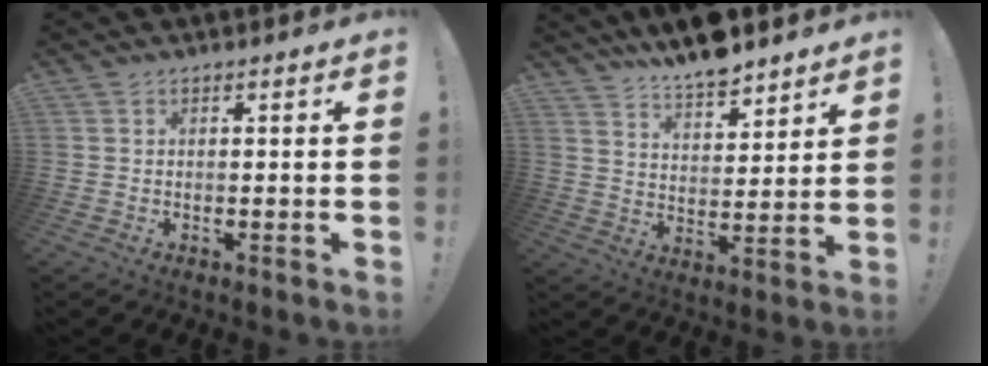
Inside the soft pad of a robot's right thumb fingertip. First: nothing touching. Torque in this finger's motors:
{"motor_torque": [-0.40, 2.22, 0.86, 0.97, 0.03]}